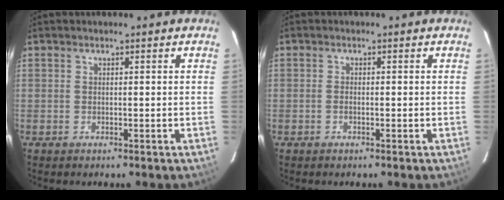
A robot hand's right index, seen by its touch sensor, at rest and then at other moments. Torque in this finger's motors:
{"motor_torque": [-0.10, 0.20, 0.01, 0.00]}